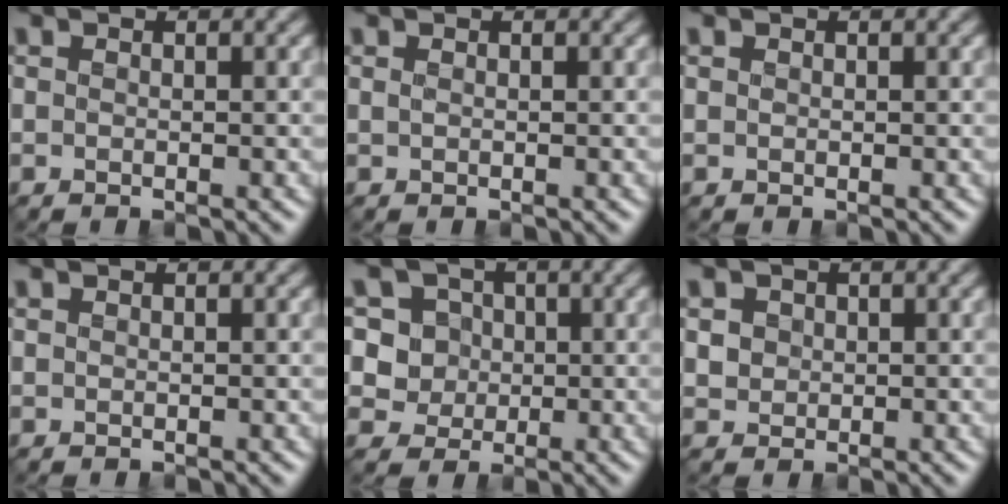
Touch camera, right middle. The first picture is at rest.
{"total": 0.0}
{"total": 0.0}
{"total": 0.0}
{"total": 6.3, "force": [1.9, 5.6, 2.3], "torque": [-0.028, 0.014, 0.018]}
{"total": 1.4, "force": [0.3, 1.3, 0.5], "torque": [-0.013, -0.006, 0.015]}